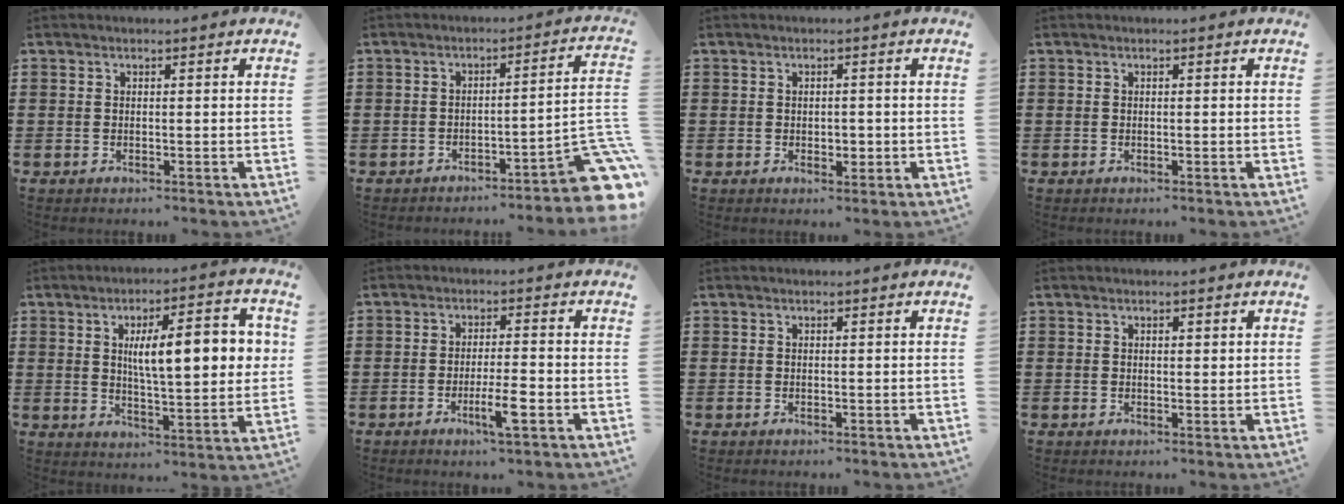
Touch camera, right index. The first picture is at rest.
{"total": 6.2, "force": [-4.2, 1.0, 4.5], "torque": [-0.052, -0.012, -0.079]}
{"total": 1.7, "force": [-0.2, 1.2, 1.2], "torque": [-0.023, 0.005, -0.006]}
{"total": 0.0}
{"total": 11.3, "force": [2.6, 3.6, 10.4], "torque": [-0.173, 0.004, 0.039]}
{"total": 5.1, "force": [-2.2, 0.5, 4.6], "torque": [-0.088, -0.012, -0.040]}
{"total": 0.0}
{"total": 0.8, "force": [0.3, 0.4, 0.7], "torque": [-0.013, 0.004, 0.006]}